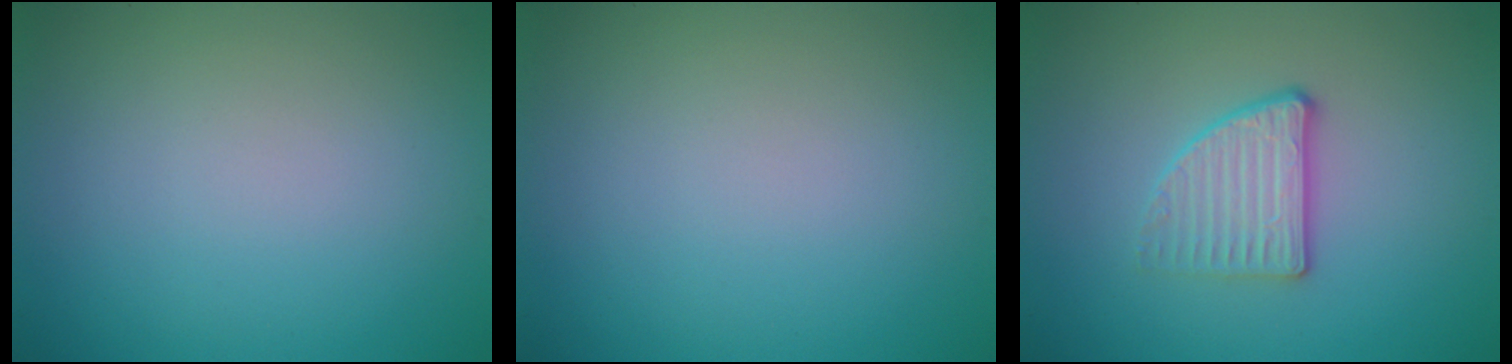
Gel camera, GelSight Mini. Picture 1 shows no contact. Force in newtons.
{"total": 0.0}
{"total": 2.7, "press": 2.4, "slide": 1.1}